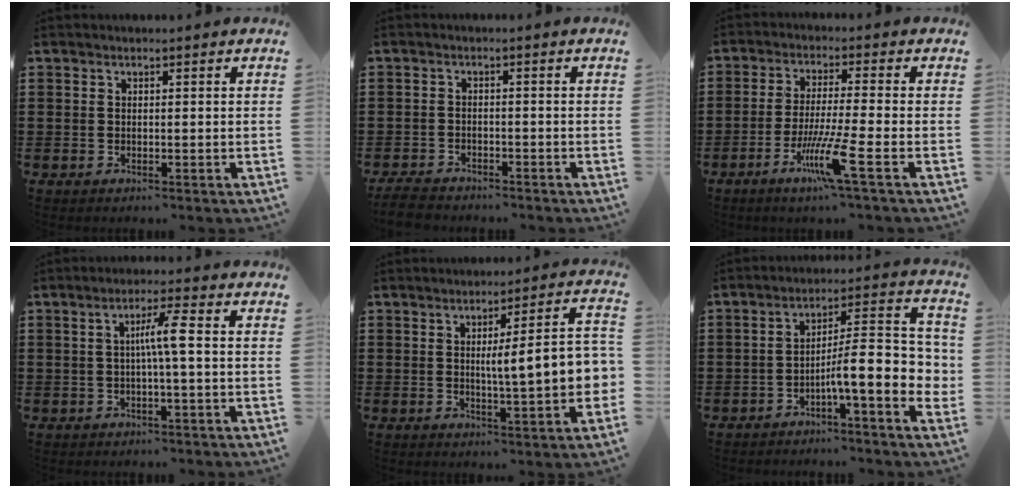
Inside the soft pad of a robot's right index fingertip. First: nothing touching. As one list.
[{"total": 3.2, "force": [-3.1, 0.6, 0.5], "torque": [-0.019, 0.000, -0.067]}, {"total": 8.4, "force": [-4.1, -0.3, 7.3], "torque": [-0.146, -0.018, -0.077]}, {"total": 4.5, "force": [-0.1, -0.1, 4.5], "torque": [-0.086, 0.000, -0.008]}, {"total": 8.7, "force": [0.0, 1.0, 8.6], "torque": [-0.129, -0.012, -0.010]}, {"total": 10.5, "force": [-3.0, 2.1, 9.8], "torque": [-0.154, -0.024, -0.058]}]